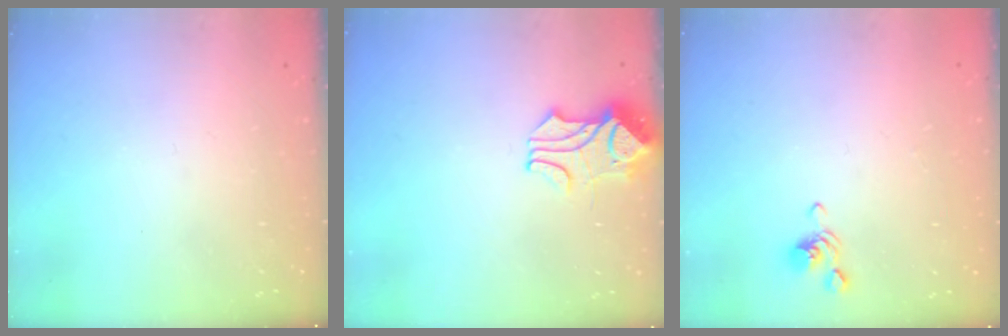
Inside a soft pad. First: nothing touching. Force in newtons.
{"total": 1.7, "press": 1.3, "slide": 1.2}
{"total": 2.8, "press": 2.8, "slide": 0.3}